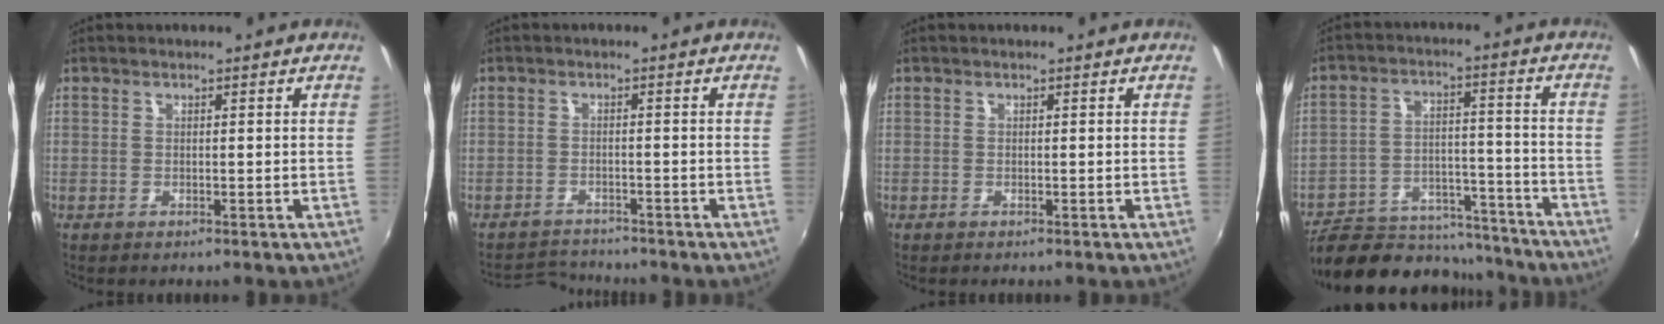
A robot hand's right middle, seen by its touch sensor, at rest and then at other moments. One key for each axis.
{"total": 3.8, "fx": -3.7, "fy": 0.7, "fz": -0.1, "tx": -0.015, "ty": 0.006, "tz": -0.067}
{"total": 0.0}
{"total": 20.2, "fx": -17.4, "fy": 7.7, "fz": 6.6, "tx": -0.137, "ty": 0.026, "tz": -0.235}